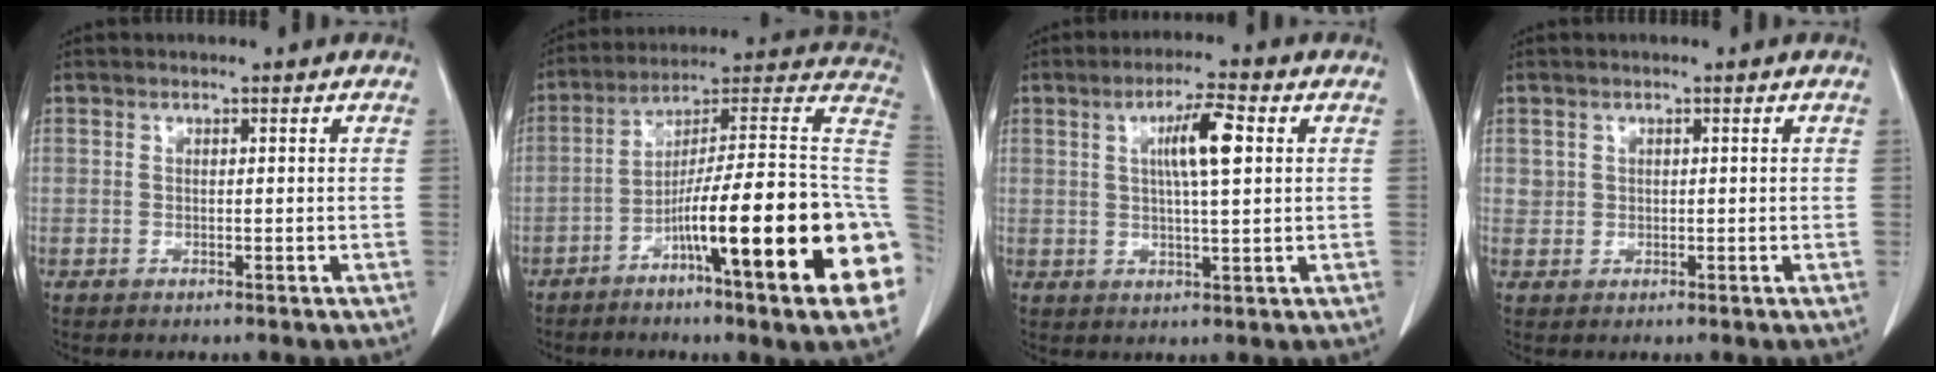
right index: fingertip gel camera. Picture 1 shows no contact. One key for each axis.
{"total": 25.9, "fx": -7.7, "fy": 0.9, "fz": 24.7, "tx": -0.267, "ty": 0.003, "tz": -0.130}
{"total": 6.8, "fx": 1.8, "fy": 0.5, "fz": 6.5, "tx": -0.115, "ty": 0.005, "tz": 0.030}
{"total": 1.2, "fx": 0.4, "fy": 1.1, "fz": 0.1, "tx": 0.011, "ty": 0.002, "tz": 0.004}